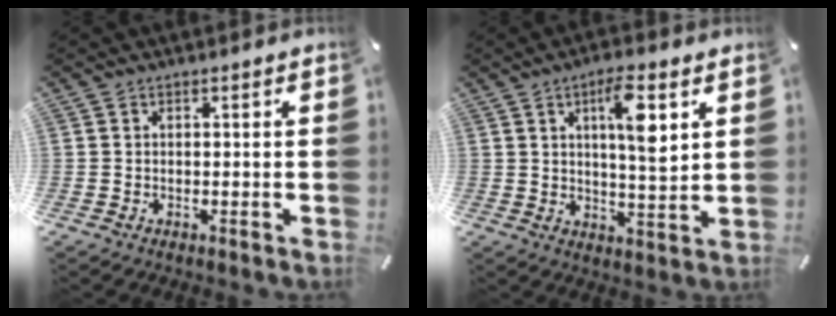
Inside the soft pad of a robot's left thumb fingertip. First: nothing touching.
{"total": 8.9, "force": [3.7, 2.0, 7.9], "torque": [-0.130, -0.013, 0.054]}